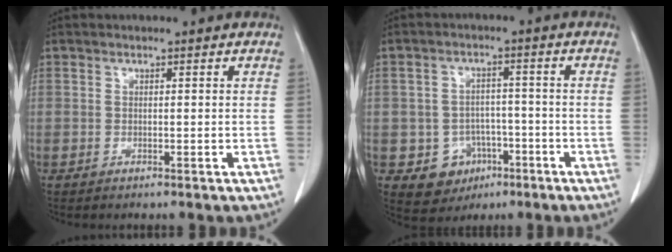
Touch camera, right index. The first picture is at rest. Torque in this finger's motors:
{"motor_torque": [0.13, -0.12, -0.42, -0.06]}